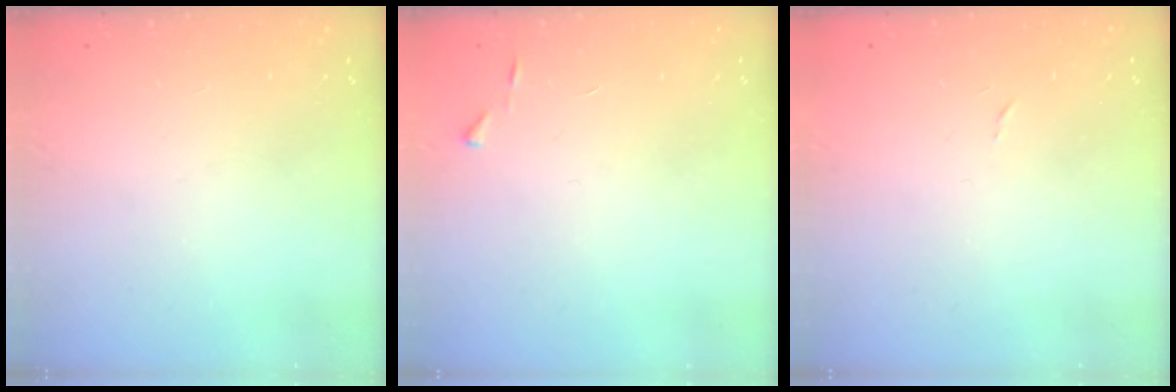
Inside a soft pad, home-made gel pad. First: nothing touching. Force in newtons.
{"total": 2.7, "press": 2.7, "slide": 0.3}
{"total": 2.4, "press": 2.4, "slide": 0.4}